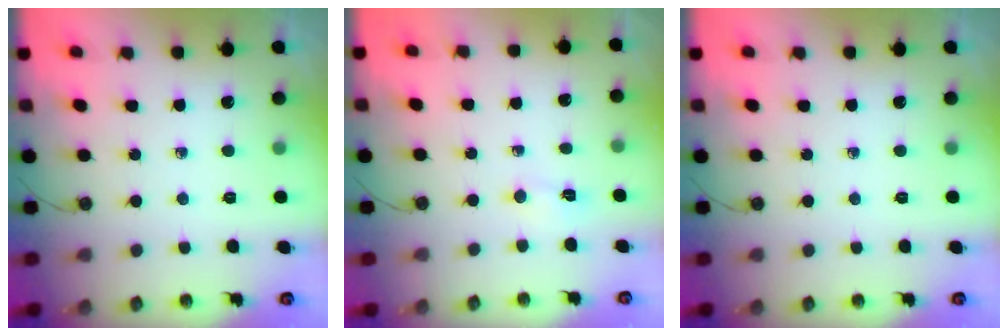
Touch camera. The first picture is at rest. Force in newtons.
{"total": 2.3, "press": 2.3, "slide": 0.5}
{"total": 0.0}